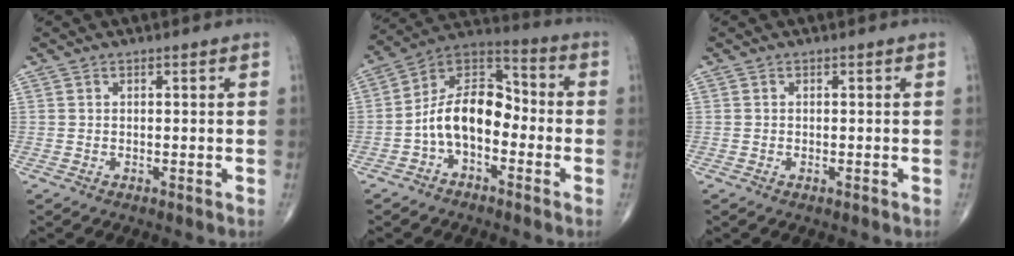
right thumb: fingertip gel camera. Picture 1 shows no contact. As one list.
[{"total": 12.4, "force": [-3.0, 7.5, 9.5], "torque": [-0.142, 0.056, -0.068]}, {"total": 0.5, "force": [-0.3, 0.1, 0.4], "torque": [-0.007, 0.000, -0.006]}]